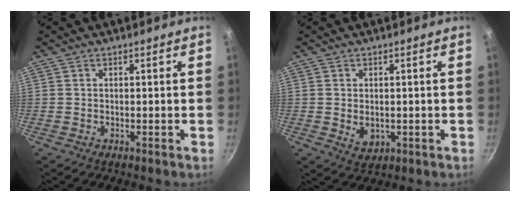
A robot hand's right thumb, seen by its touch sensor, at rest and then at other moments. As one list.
[{"total": 3.8, "force": [-0.2, 2.8, 2.6], "torque": [-0.039, -0.008, 0.004]}]